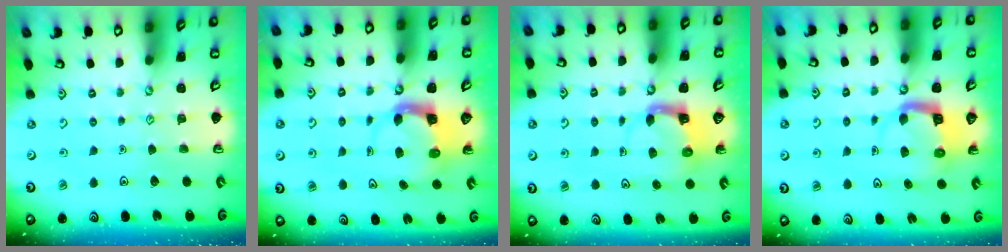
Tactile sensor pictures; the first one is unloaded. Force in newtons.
{"total": 3.6, "press": 3.5, "slide": 0.5}
{"total": 3.7, "press": 3.7, "slide": 0.6}
{"total": 6.7, "press": 6.7, "slide": 0.1}